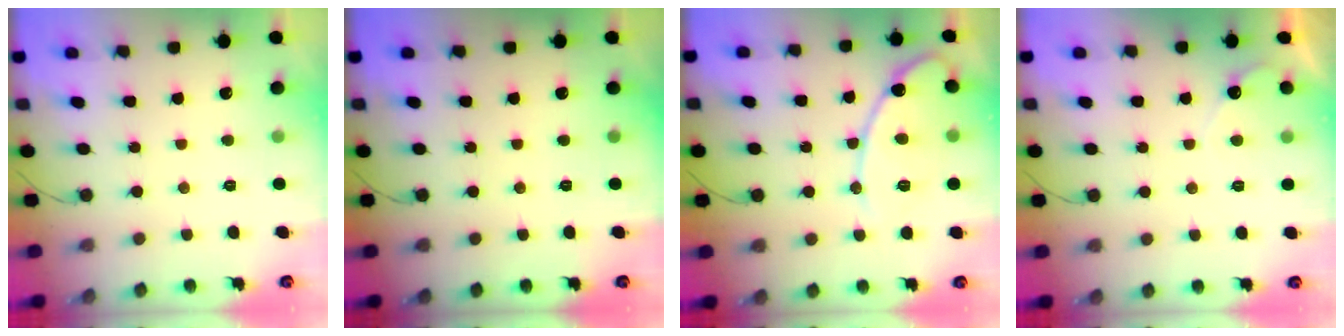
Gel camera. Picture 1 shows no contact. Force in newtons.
{"total": 0.0}
{"total": 13.9, "press": 13.9, "slide": 1.1}
{"total": 3.4, "press": 3.4, "slide": 0.2}